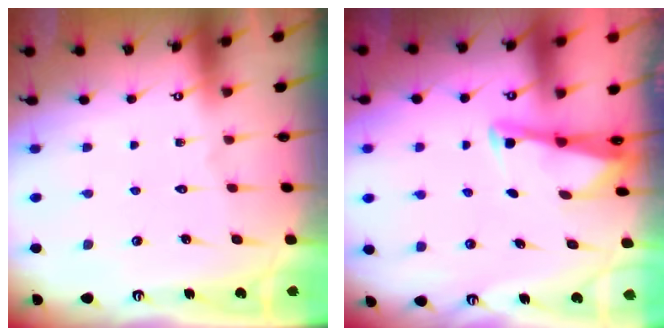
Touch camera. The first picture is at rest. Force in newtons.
{"total": 2.5, "press": 2.5, "slide": 0.1}